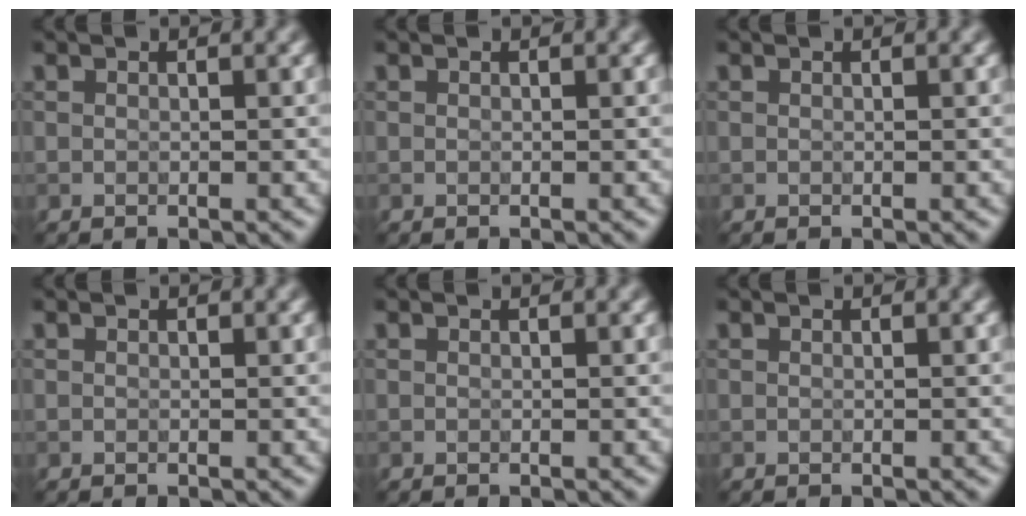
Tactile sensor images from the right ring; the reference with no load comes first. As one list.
[{"total": 0.0}, {"total": 0.0}, {"total": 0.0}, {"total": 0.0}, {"total": 0.0}]